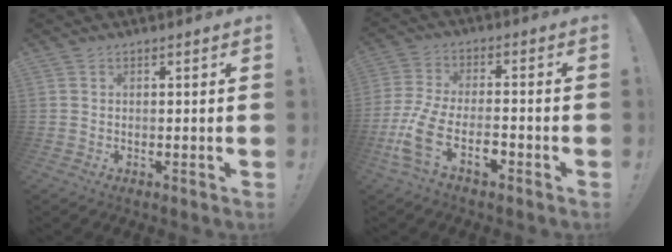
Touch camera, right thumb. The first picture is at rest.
{"total": 12.8, "force": [-6.1, 5.7, 9.7], "torque": [-0.202, 0.017, -0.107]}